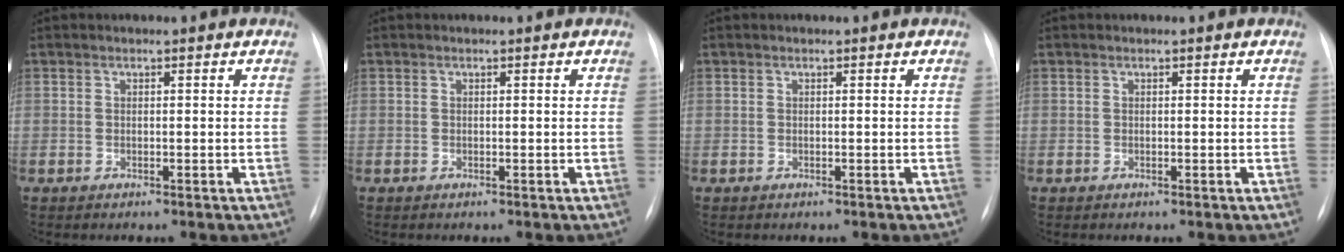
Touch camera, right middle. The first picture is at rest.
{"total": 0.0}
{"total": 0.0}
{"total": 0.0}